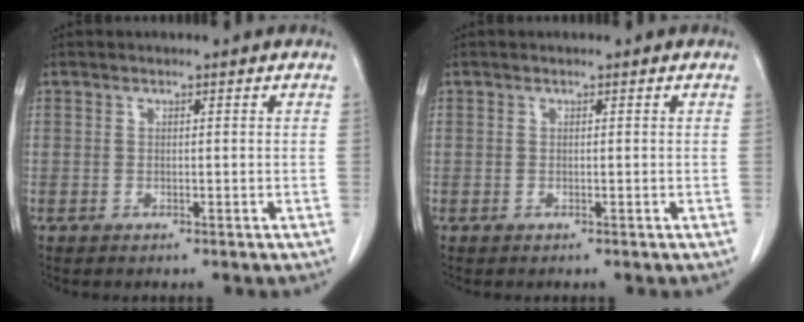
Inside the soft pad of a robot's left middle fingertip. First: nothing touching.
{"total": 0.0}